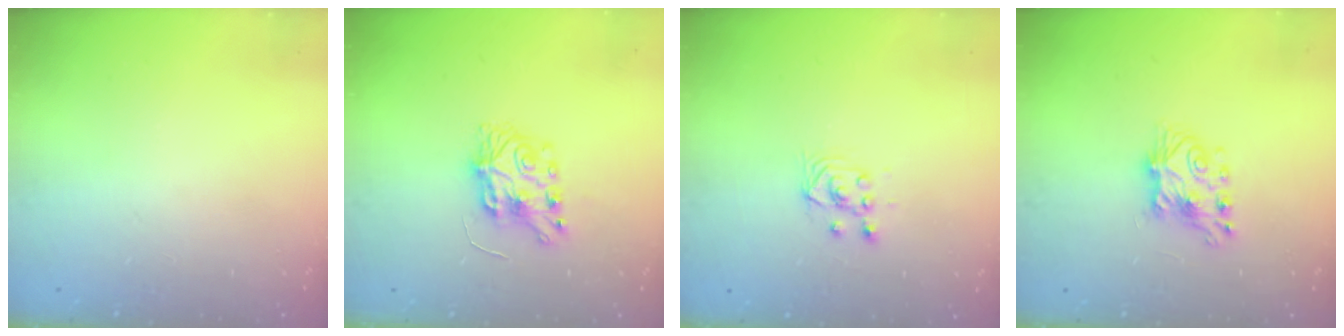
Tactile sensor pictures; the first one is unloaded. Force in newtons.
{"total": 7.5, "press": 7.5, "slide": 0.3}
{"total": 2.9, "press": 2.7, "slide": 1.0}
{"total": 7.6, "press": 7.6, "slide": 0.7}